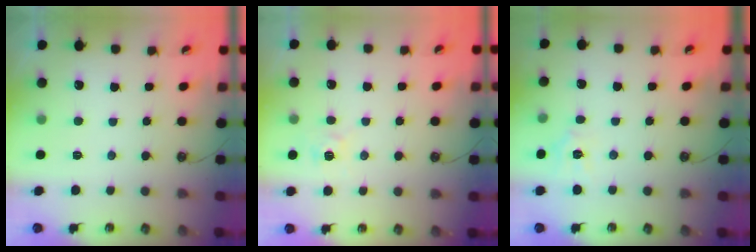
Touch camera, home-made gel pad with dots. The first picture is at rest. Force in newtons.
{"total": 5.4, "press": 5.3, "slide": 0.5}
{"total": 4.2, "press": 4.2, "slide": 0.3}